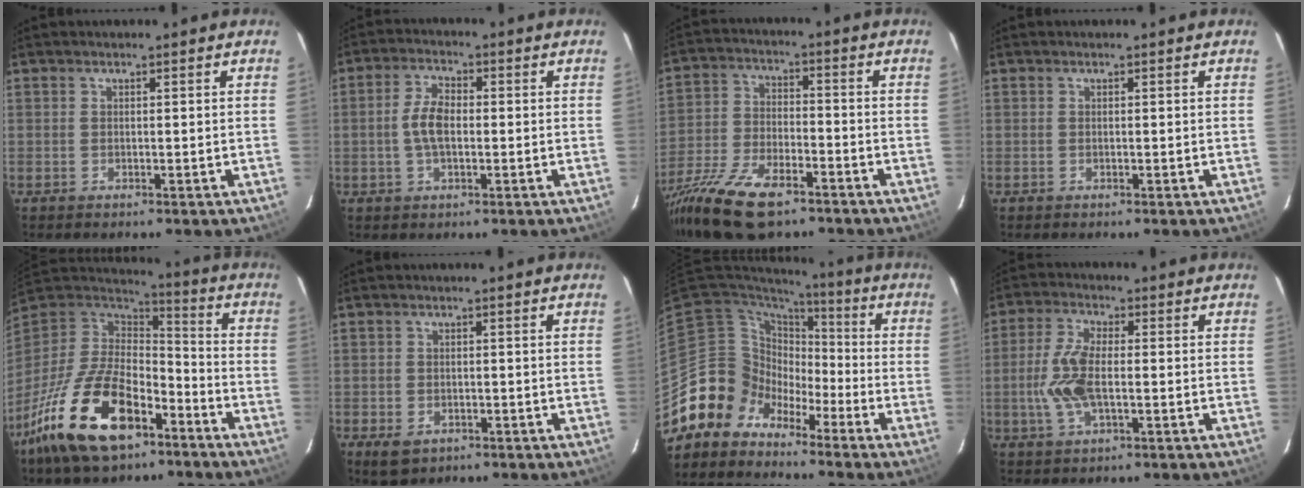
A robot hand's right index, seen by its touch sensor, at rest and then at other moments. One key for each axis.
{"total": 5.6, "fx": -0.6, "fy": 2.9, "fz": 4.8, "tx": -0.098, "ty": 0.009, "tz": -0.010}
{"total": 18.0, "fx": -12.5, "fy": 7.0, "fz": 10.9, "tx": -0.239, "ty": -0.041, "tz": -0.231}
{"total": 0.0}
{"total": 22.8, "fx": -13.1, "fy": 11.5, "fz": 14.8, "tx": -0.303, "ty": -0.020, "tz": -0.226}
{"total": 4.3, "fx": -2.1, "fy": 3.1, "fz": 2.1, "tx": -0.048, "ty": -0.006, "tz": -0.027}
{"total": 10.0, "fx": -6.3, "fy": 7.7, "fz": -0.4, "tx": -0.008, "ty": 0.046, "tz": -0.130}
{"total": 8.7, "fx": -1.3, "fy": 3.8, "fz": 7.8, "tx": -0.170, "ty": 0.005, "tz": -0.027}